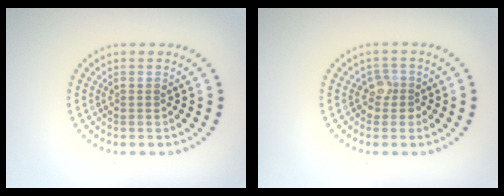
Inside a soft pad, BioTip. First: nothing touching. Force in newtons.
{"total": 1.7, "press": 1.4, "slide": 1.0}